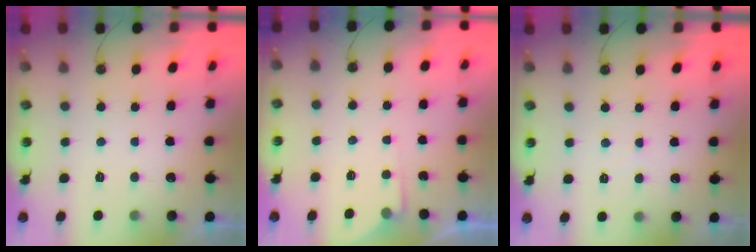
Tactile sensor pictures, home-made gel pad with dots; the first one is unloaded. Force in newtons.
{"total": 3.6, "press": 3.6, "slide": 0.6}
{"total": 3.4, "press": 3.4, "slide": 0.5}